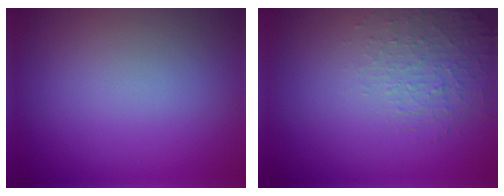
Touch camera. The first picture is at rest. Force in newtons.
{"total": 1.5, "press": 0.8, "slide": 1.3}